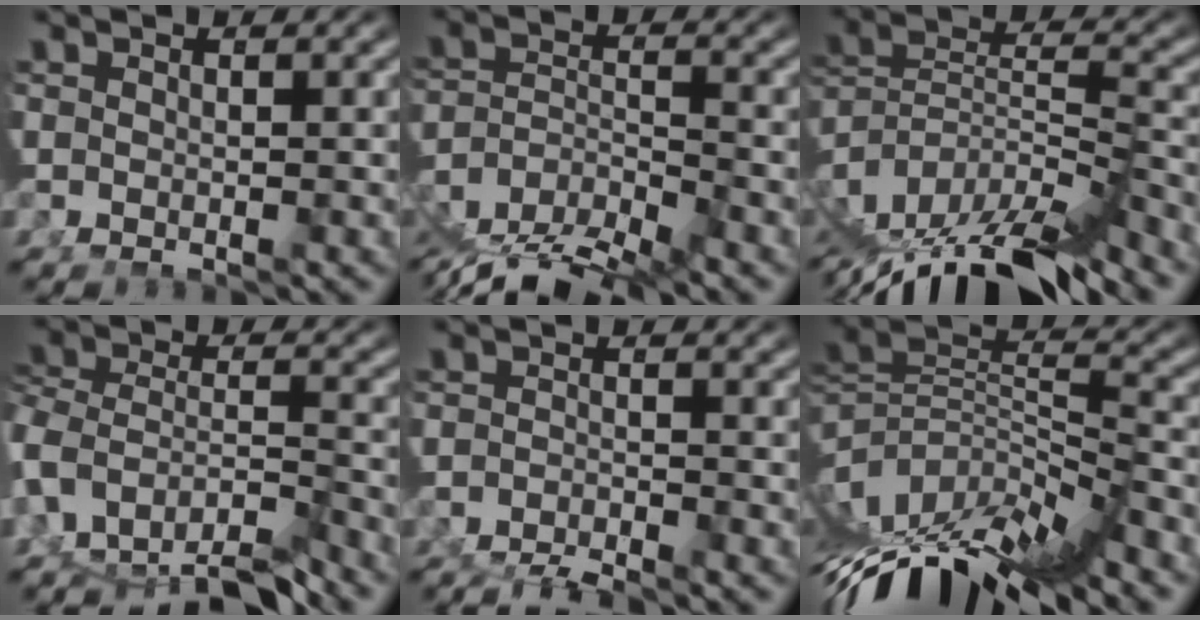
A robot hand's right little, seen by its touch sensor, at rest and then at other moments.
{"total": 11.5, "force": [-7.0, 7.5, 5.2], "torque": [-0.102, -0.047, -0.112]}
{"total": 12.4, "force": [-6.6, 7.6, 7.3], "torque": [-0.147, -0.042, -0.096]}
{"total": 8.8, "force": [-4.5, 6.1, 4.5], "torque": [-0.104, -0.044, -0.070]}
{"total": 2.6, "force": [-2.4, 0.5, 0.6], "torque": [-0.008, -0.004, -0.042]}
{"total": 12.5, "force": [-4.9, 7.2, 9.0], "torque": [-0.174, -0.041, -0.063]}